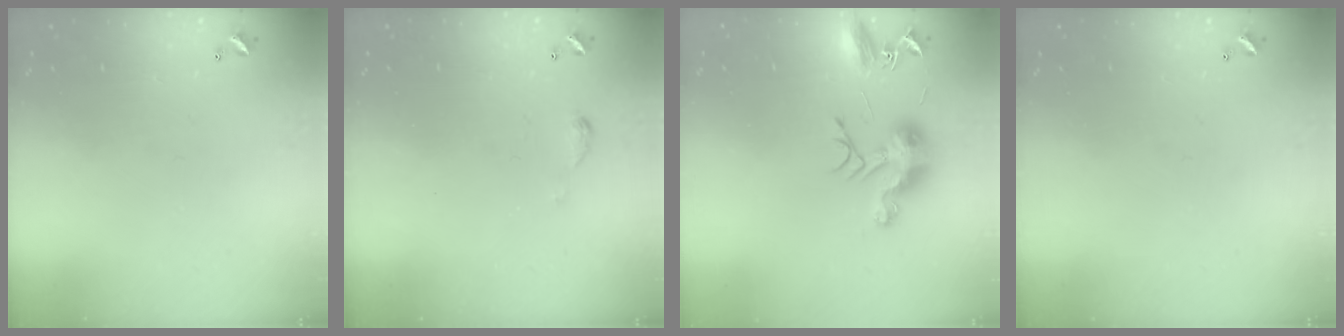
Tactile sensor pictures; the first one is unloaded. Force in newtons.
{"total": 3.2, "press": 3.1, "slide": 0.5}
{"total": 9.5, "press": 9.5, "slide": 0.2}
{"total": 0.0}